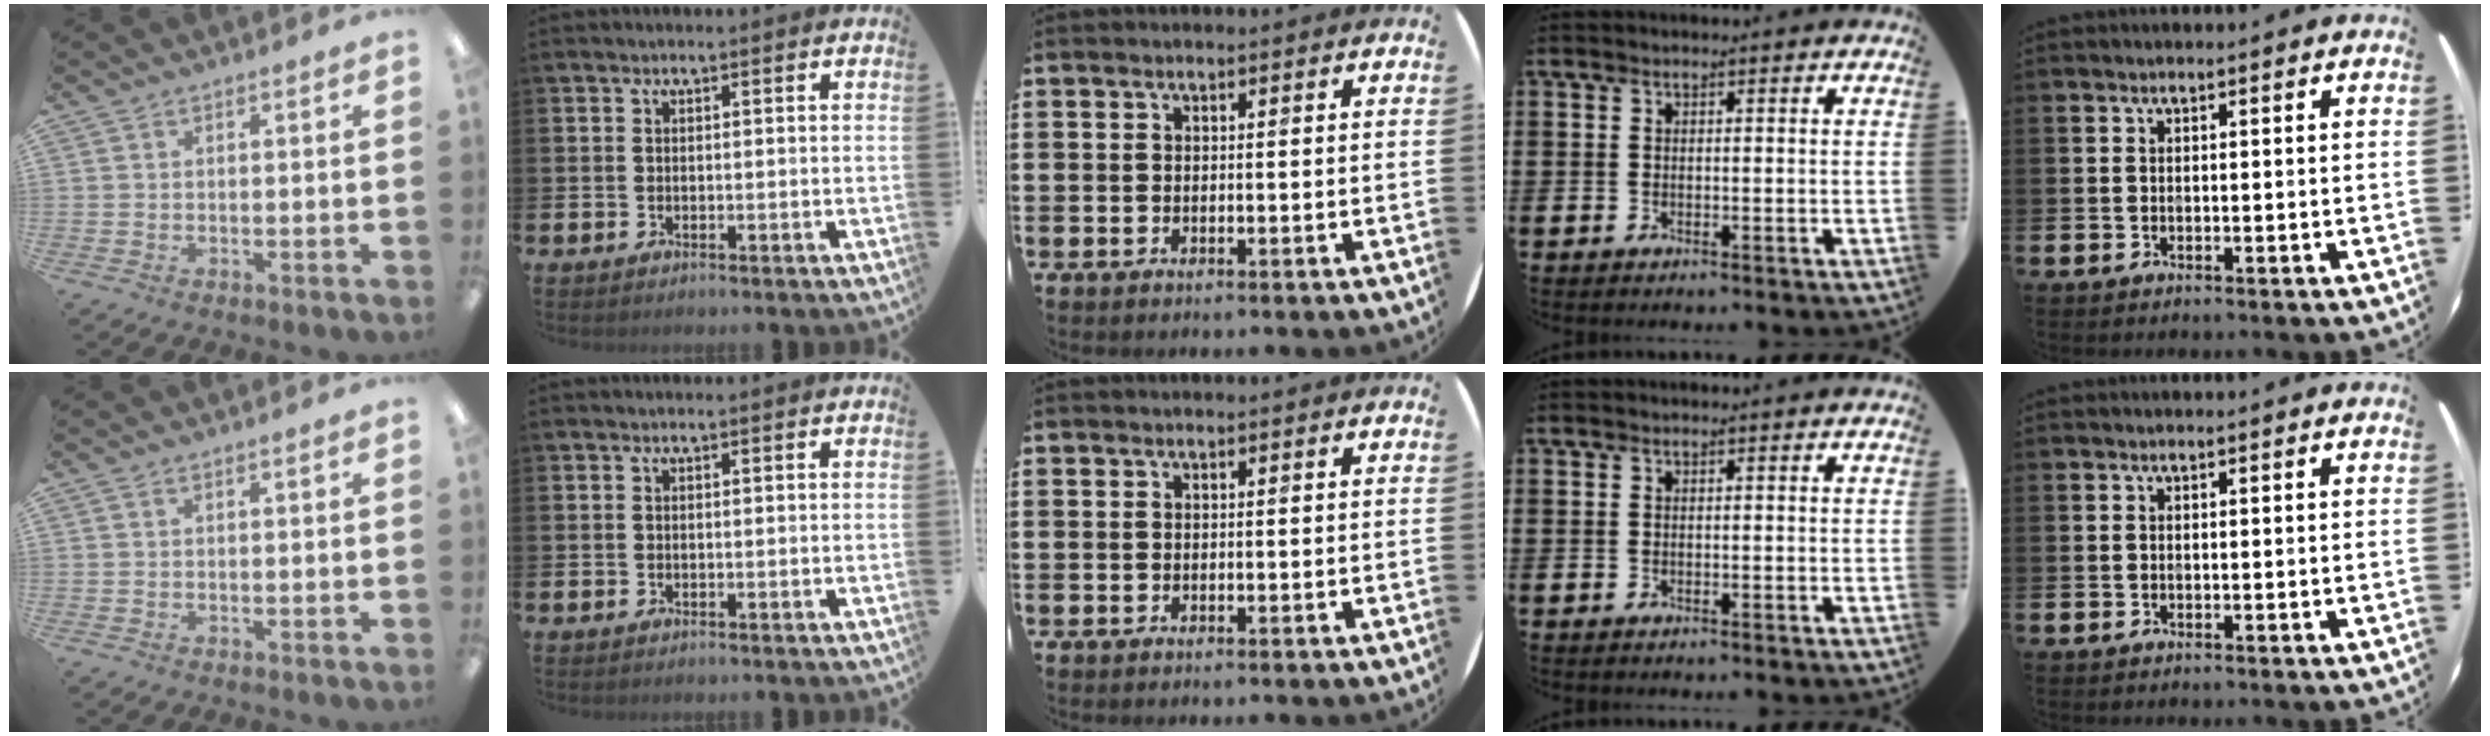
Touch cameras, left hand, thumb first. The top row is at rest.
{}